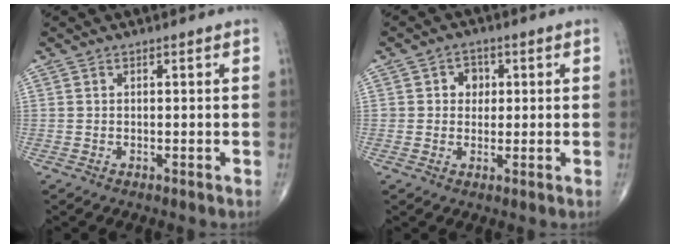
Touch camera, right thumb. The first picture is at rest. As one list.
[{"total": 3.7, "force": [0.8, 3.3, 1.6], "torque": [0.004, 0.004, 0.007]}]